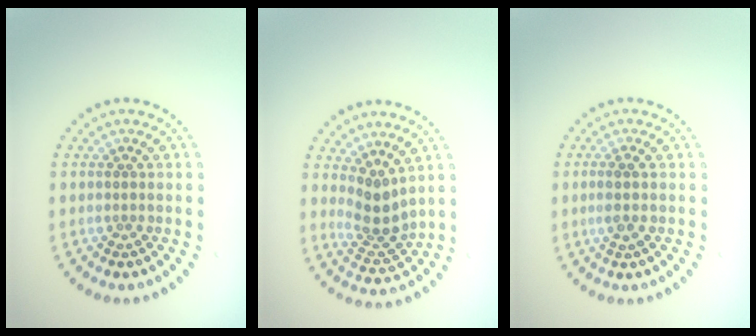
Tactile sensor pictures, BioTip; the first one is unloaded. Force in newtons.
{"total": 3.0, "press": 2.3, "slide": 1.8}
{"total": 1.5, "press": 1.3, "slide": 0.8}